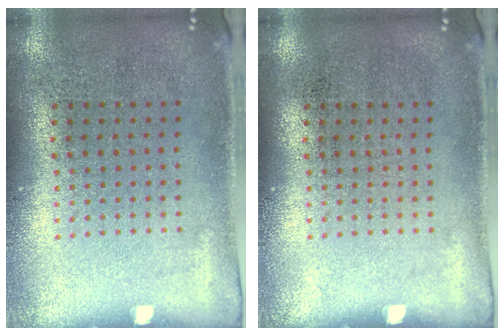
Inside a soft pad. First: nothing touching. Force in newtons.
{"total": 0.0}